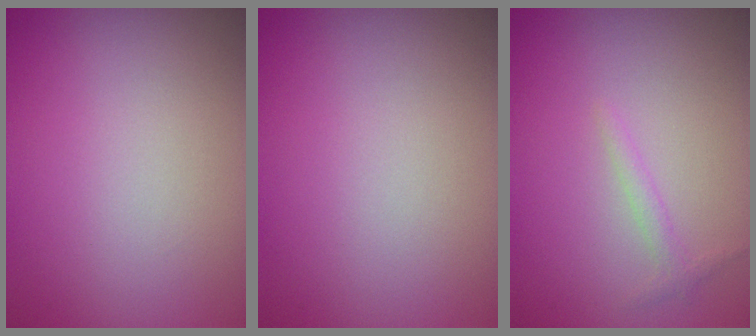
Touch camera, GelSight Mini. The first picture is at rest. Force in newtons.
{"total": 0.0}
{"total": 0.9, "press": 0.9, "slide": 0.1}